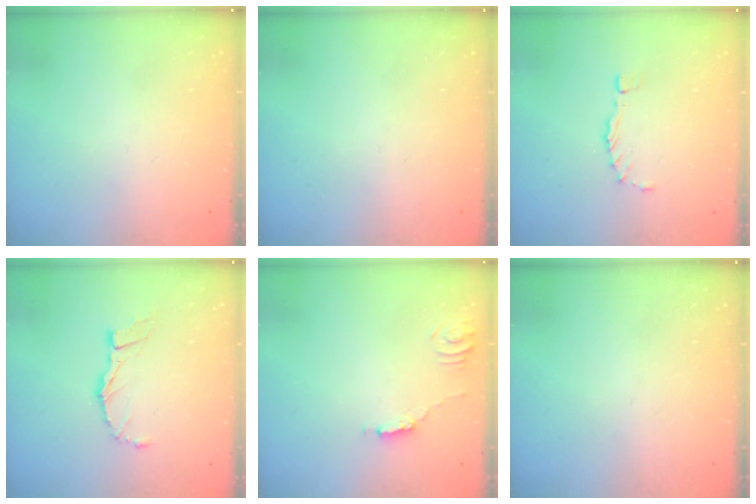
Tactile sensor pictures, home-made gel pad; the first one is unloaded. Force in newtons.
{"total": 0.0}
{"total": 0.9, "press": 0.9, "slide": 0.4}
{"total": 7.3, "press": 7.3, "slide": 0.7}
{"total": 2.5, "press": 2.5, "slide": 0.2}
{"total": 0.0}